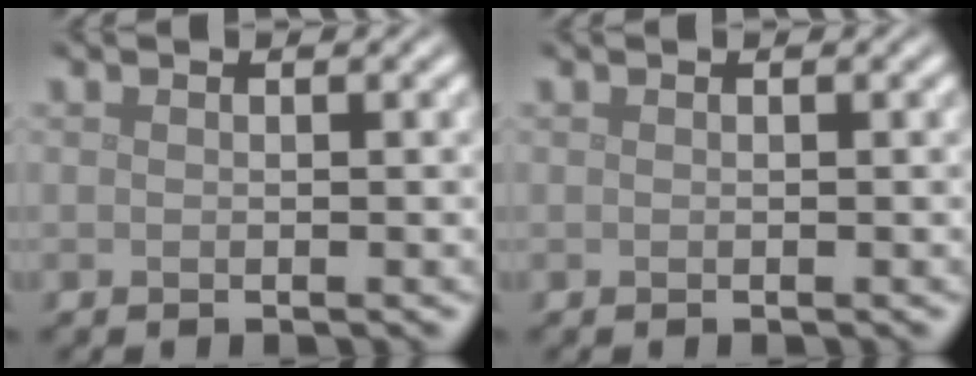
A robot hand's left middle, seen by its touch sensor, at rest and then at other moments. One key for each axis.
{"total": 0.0}